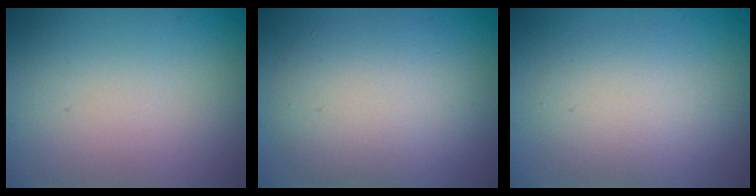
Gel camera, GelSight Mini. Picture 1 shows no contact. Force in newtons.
{"total": 5.9, "press": 5.9, "slide": 0.2}
{"total": 4.0, "press": 3.9, "slide": 0.2}